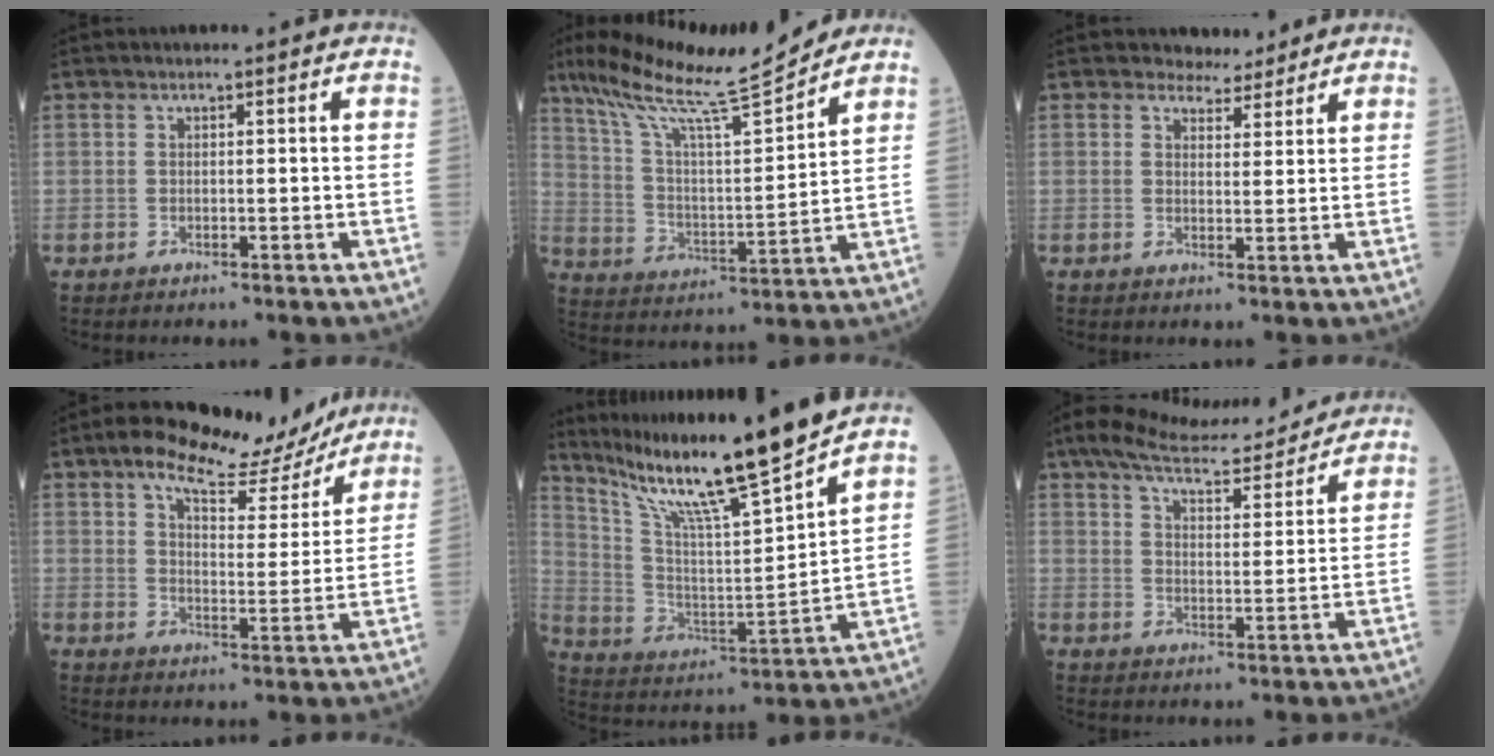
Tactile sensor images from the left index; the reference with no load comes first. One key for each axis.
{"total": 16.7, "fx": 14.3, "fy": 0.2, "fz": 8.7, "tx": -0.155, "ty": 0.005, "tz": 0.241}
{"total": 3.5, "fx": 3.3, "fy": 1.3, "fz": 0.1, "tx": -0.001, "ty": 0.000, "tz": 0.046}
{"total": 13.1, "fx": 10.6, "fy": 4.2, "fz": 6.5, "tx": -0.100, "ty": 0.011, "tz": 0.148}
{"total": 18.6, "fx": 15.0, "fy": -1.6, "fz": 11.0, "tx": -0.195, "ty": -0.022, "tz": 0.257}
{"total": 14.4, "fx": 13.1, "fy": 2.3, "fz": 5.6, "tx": -0.092, "ty": 0.017, "tz": 0.189}